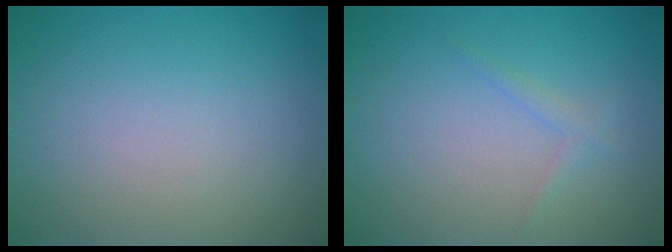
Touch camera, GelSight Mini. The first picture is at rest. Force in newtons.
{"total": 1.0, "press": 1.0, "slide": 0.1}